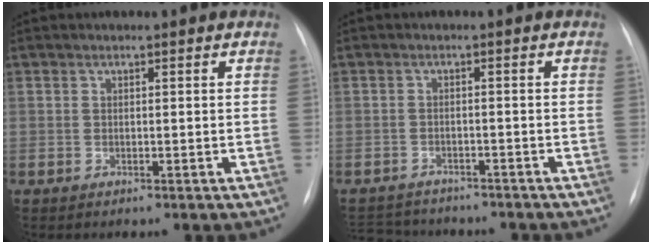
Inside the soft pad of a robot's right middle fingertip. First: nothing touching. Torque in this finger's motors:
{"motor_torque": [0.50, -0.69, 0.00, 0.02]}